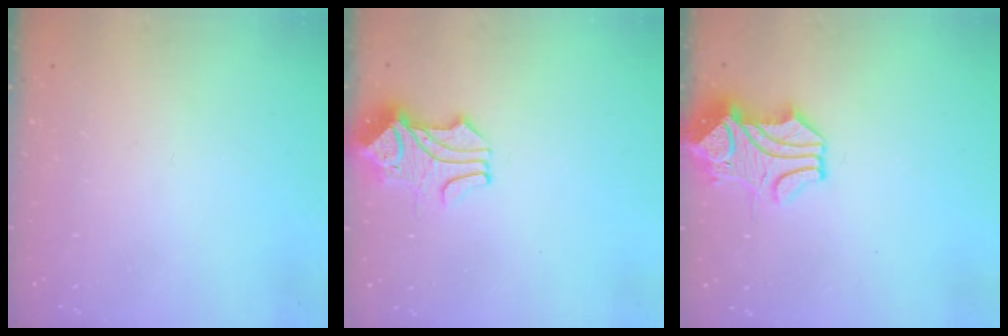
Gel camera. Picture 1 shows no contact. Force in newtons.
{"total": 1.6, "press": 1.2, "slide": 1.0}
{"total": 1.7, "press": 1.4, "slide": 1.0}